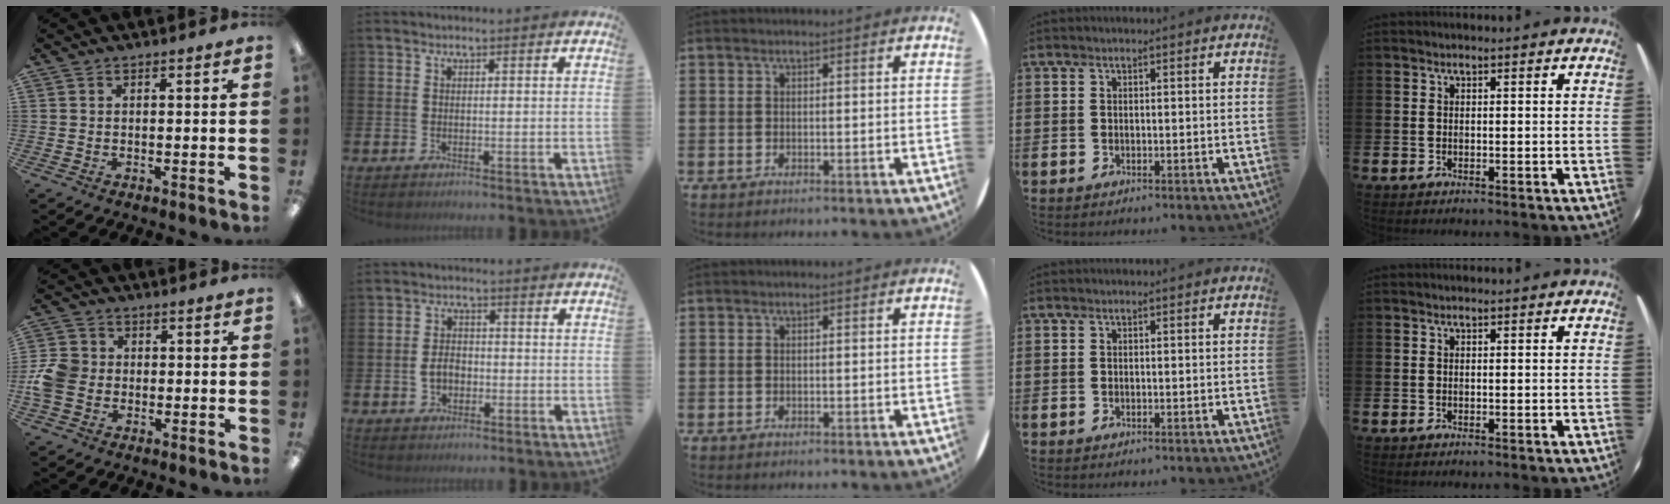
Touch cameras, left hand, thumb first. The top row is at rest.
{"thumb": {"total": 7.5, "force": [-1.1, 6.4, 3.8], "torque": [-0.088, 0.020, -0.016]}, "index": {"total": 3.1, "force": [-0.8, 2.3, 2.0], "torque": [-0.027, 0.002, -0.020]}}